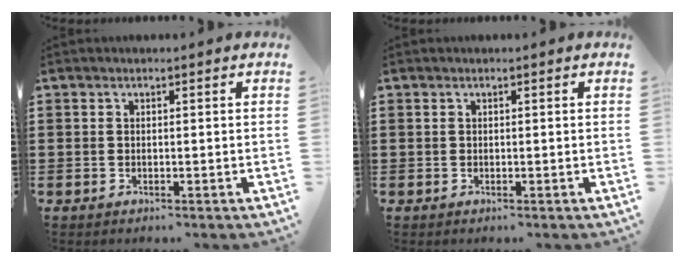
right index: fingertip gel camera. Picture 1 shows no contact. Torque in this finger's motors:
{"motor_torque": [0.88, 1.08, 0.02, 0.02]}